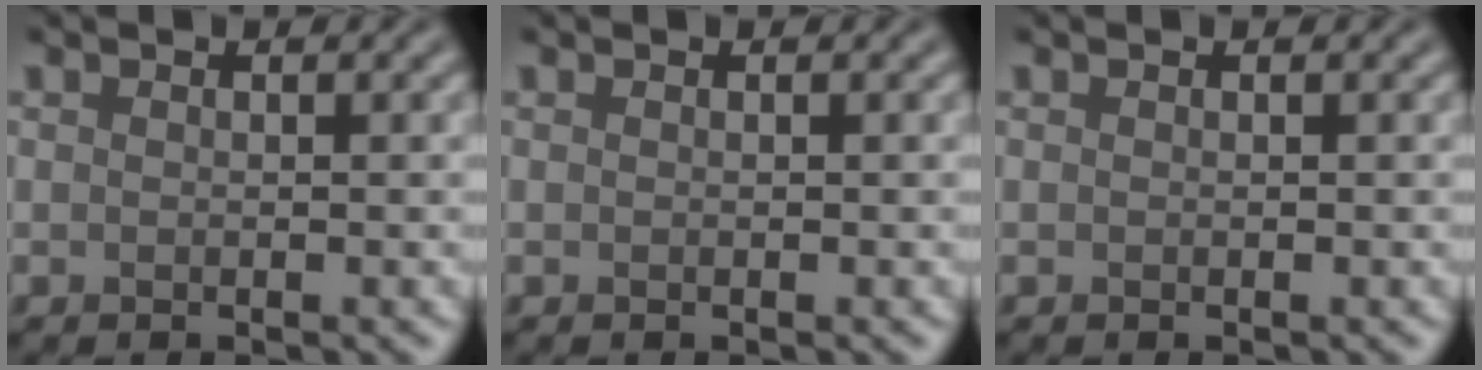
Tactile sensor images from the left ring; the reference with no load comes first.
{"total": 0.0}
{"total": 0.0}